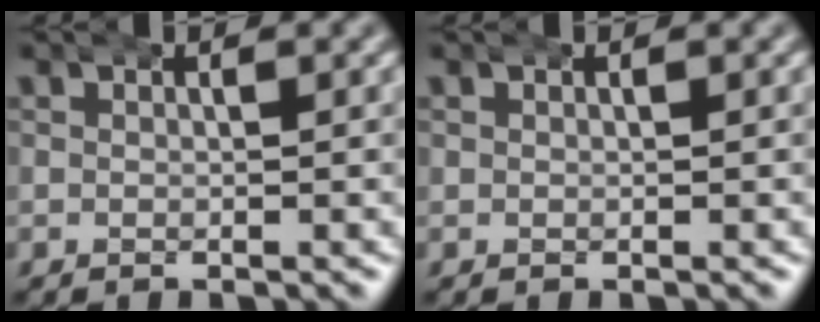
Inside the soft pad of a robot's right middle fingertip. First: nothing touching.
{"total": 0.0}